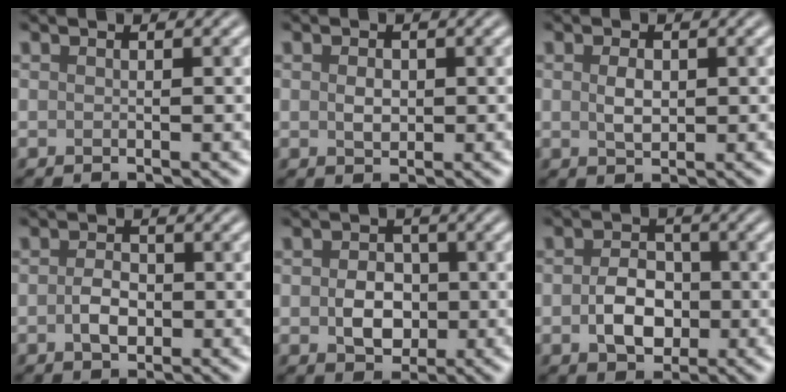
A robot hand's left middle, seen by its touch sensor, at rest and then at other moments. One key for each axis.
{"total": 1.5, "fx": 0.1, "fy": 1.1, "fz": 1.1, "tx": -0.021, "ty": -0.002, "tz": 0.002}
{"total": 1.9, "fx": 0.2, "fy": 1.2, "fz": 1.5, "tx": -0.033, "ty": -0.001, "tz": 0.006}
{"total": 2.4, "fx": -0.5, "fy": 1.5, "fz": 1.8, "tx": -0.036, "ty": 0.000, "tz": -0.012}
{"total": 3.8, "fx": -0.5, "fy": 2.9, "fz": 2.5, "tx": -0.042, "ty": -0.004, "tz": -0.010}
{"total": 4.3, "fx": -0.8, "fy": 3.1, "fz": 2.9, "tx": -0.051, "ty": 0.000, "tz": -0.017}